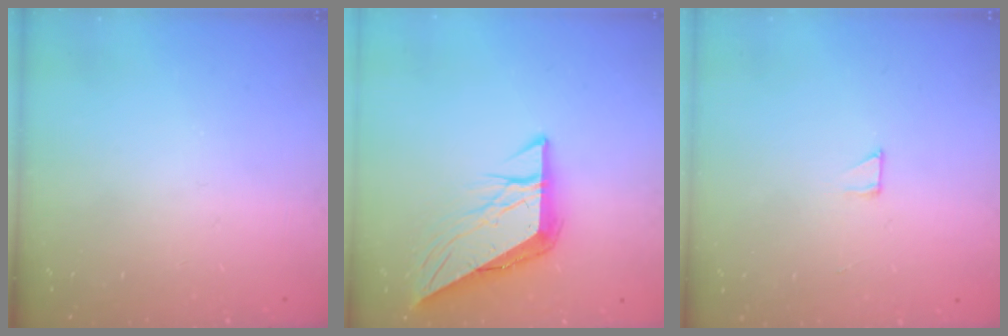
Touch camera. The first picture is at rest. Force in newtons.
{"total": 8.9, "press": 8.9, "slide": 0.9}
{"total": 2.6, "press": 2.6, "slide": 0.1}